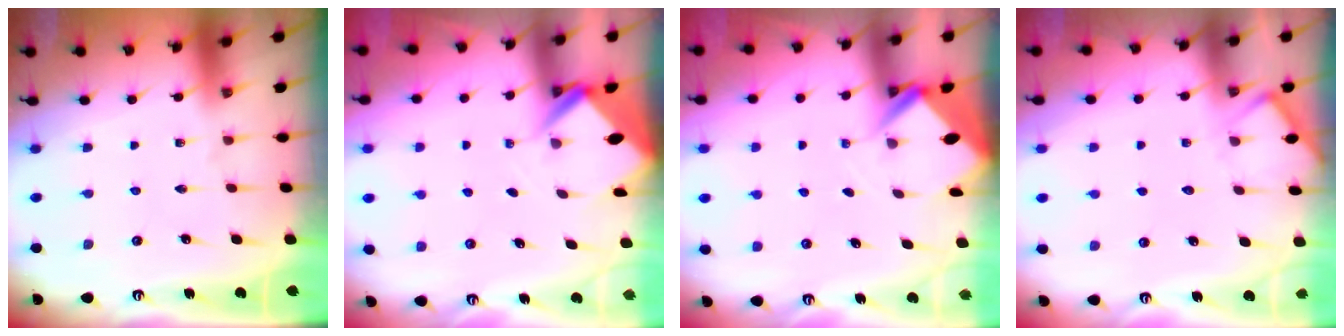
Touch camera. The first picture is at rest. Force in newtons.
{"total": 2.8, "press": 2.8, "slide": 0.1}
{"total": 2.7, "press": 2.7, "slide": 0.0}
{"total": 4.6, "press": 4.6, "slide": 0.5}